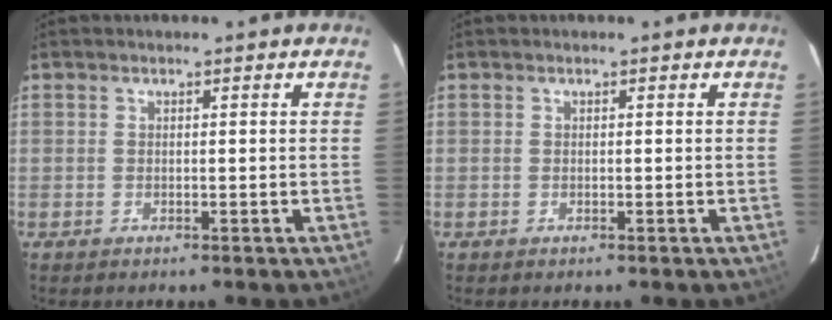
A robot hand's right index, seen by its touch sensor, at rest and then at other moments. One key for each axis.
{"total": 0.0}